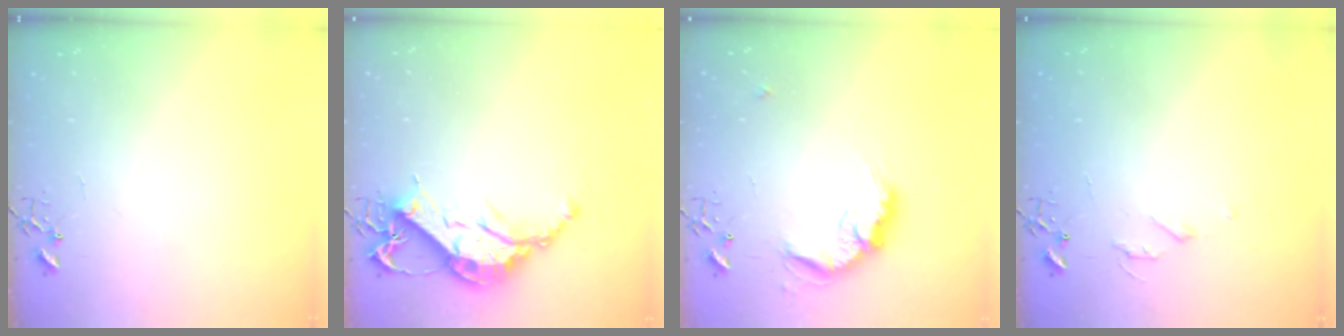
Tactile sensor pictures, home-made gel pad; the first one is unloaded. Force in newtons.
{"total": 13.8, "press": 13.8, "slide": 1.1}
{"total": 15.0, "press": 15.0, "slide": 0.6}
{"total": 5.0, "press": 5.0, "slide": 0.7}